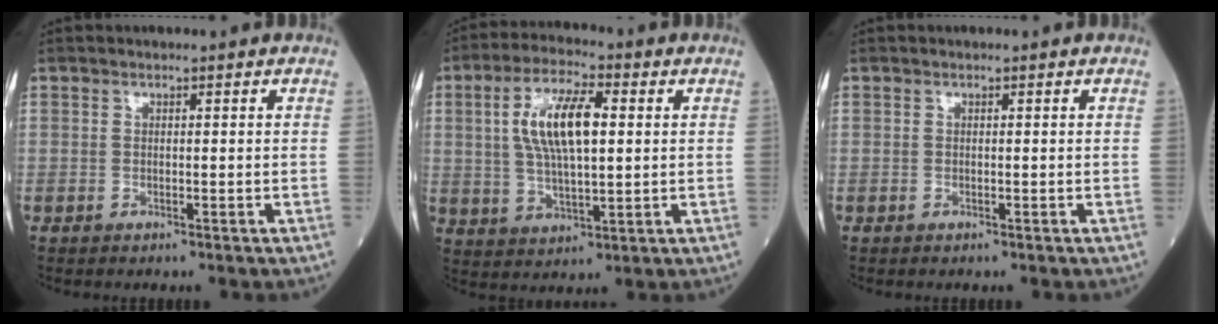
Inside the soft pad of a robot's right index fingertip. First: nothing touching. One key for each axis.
{"total": 10.8, "fx": 2.2, "fy": 3.2, "fz": 10.1, "tx": -0.205, "ty": 0.010, "tz": 0.042}
{"total": 0.0}